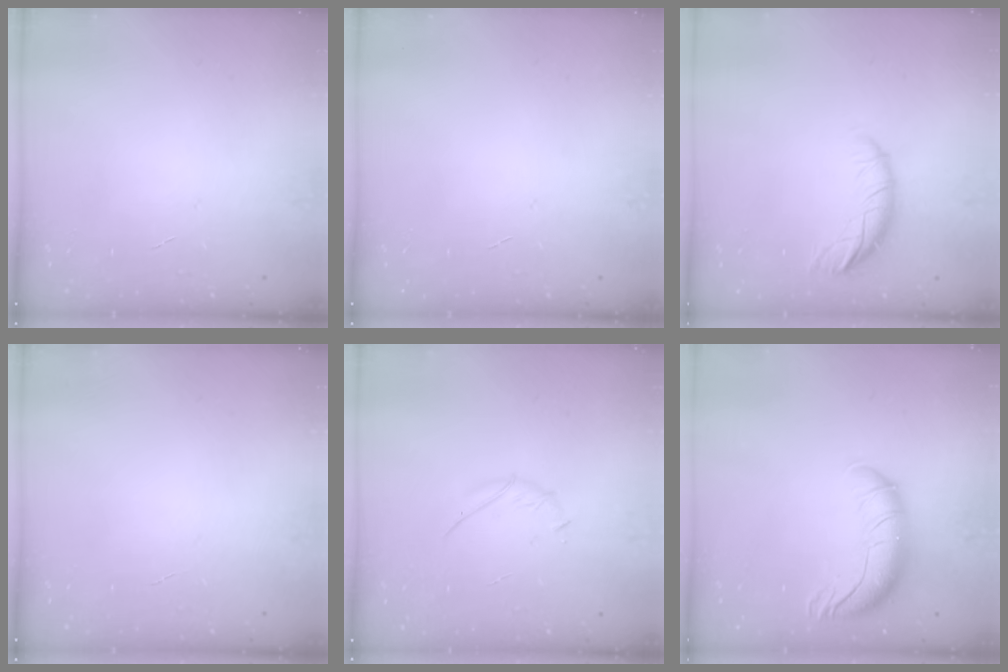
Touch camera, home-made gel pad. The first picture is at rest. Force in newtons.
{"total": 0.0}
{"total": 9.0, "press": 8.9, "slide": 0.6}
{"total": 0.0}
{"total": 3.3, "press": 3.2, "slide": 0.9}
{"total": 11.6, "press": 11.2, "slide": 3.0}